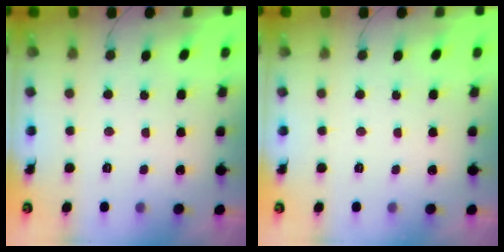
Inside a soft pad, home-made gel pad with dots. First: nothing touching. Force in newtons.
{"total": 0.0}